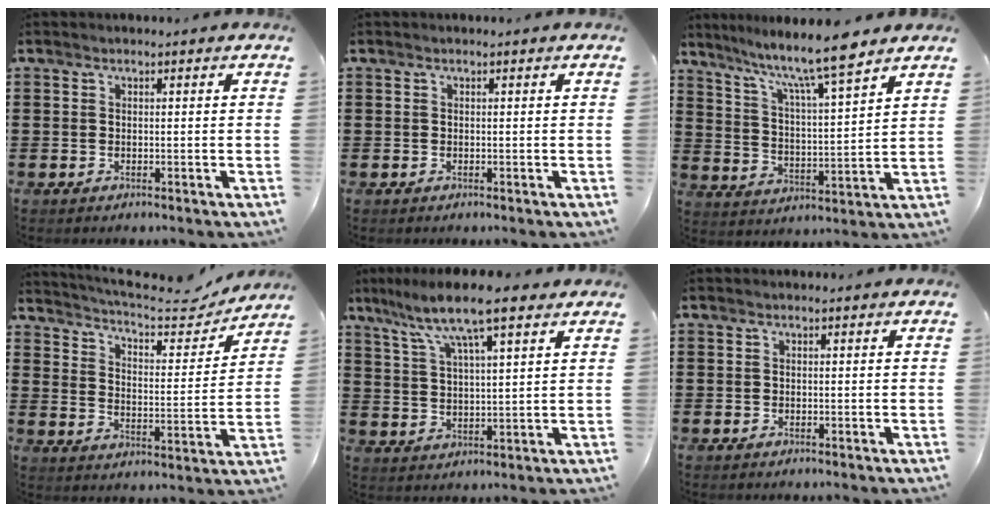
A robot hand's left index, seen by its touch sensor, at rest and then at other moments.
{"total": 0.0}
{"total": 8.8, "force": [7.3, 0.0, 5.0], "torque": [-0.112, -0.046, 0.119]}
{"total": 6.0, "force": [5.6, 0.5, 2.0], "torque": [-0.059, -0.042, 0.091]}
{"total": 9.1, "force": [6.7, 1.2, 6.1], "torque": [-0.138, -0.018, 0.115]}
{"total": 0.0}